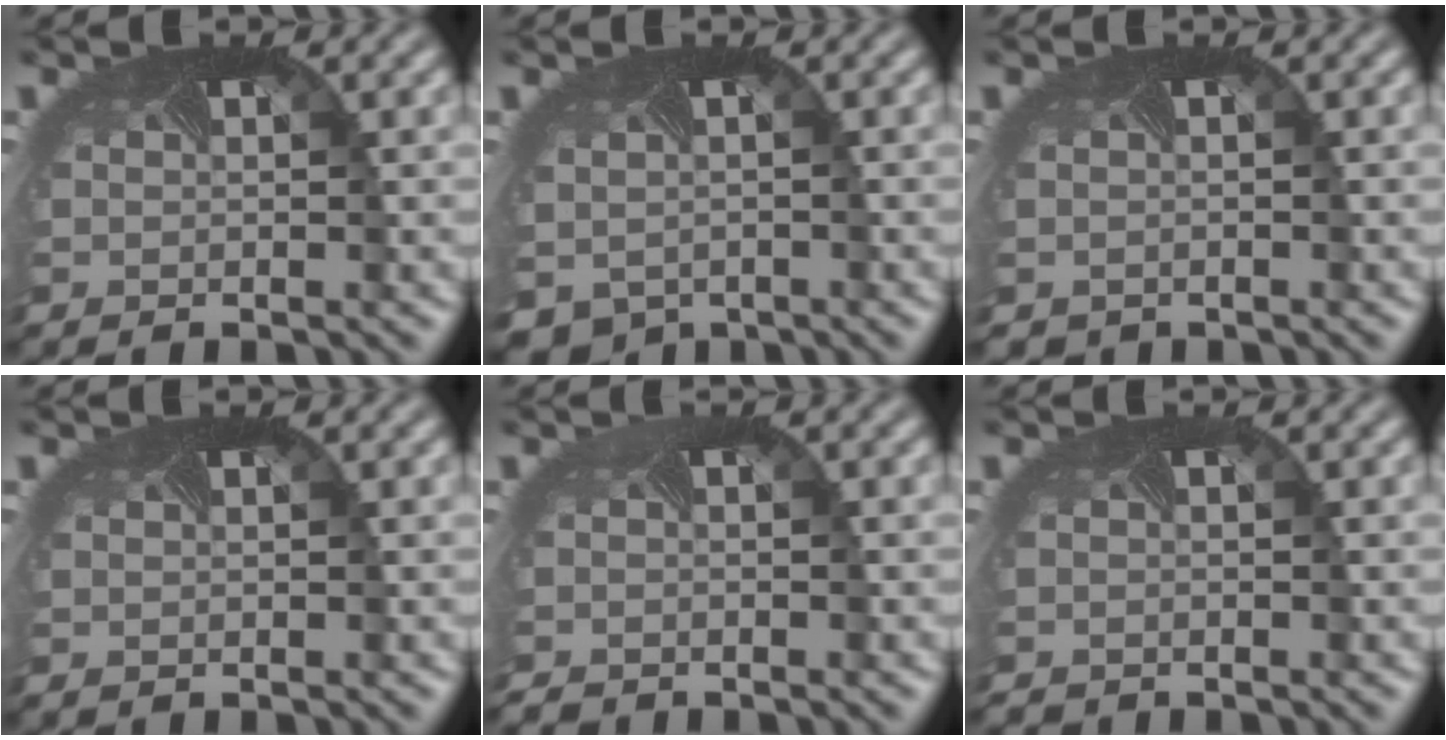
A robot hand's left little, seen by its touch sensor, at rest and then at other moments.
{"total": 4.9, "force": [-2.5, 3.5, 2.4], "torque": [-0.054, -0.029, -0.028]}
{"total": 0.7, "force": [-0.3, 0.6, -0.1], "torque": [0.006, -0.007, -0.004]}
{"total": 0.0}
{"total": 1.3, "force": [-1.3, 0.1, 0.0], "torque": [-0.010, -0.010, -0.026]}
{"total": 0.8, "force": [-0.7, 0.1, -0.2], "torque": [0.002, -0.006, -0.011]}